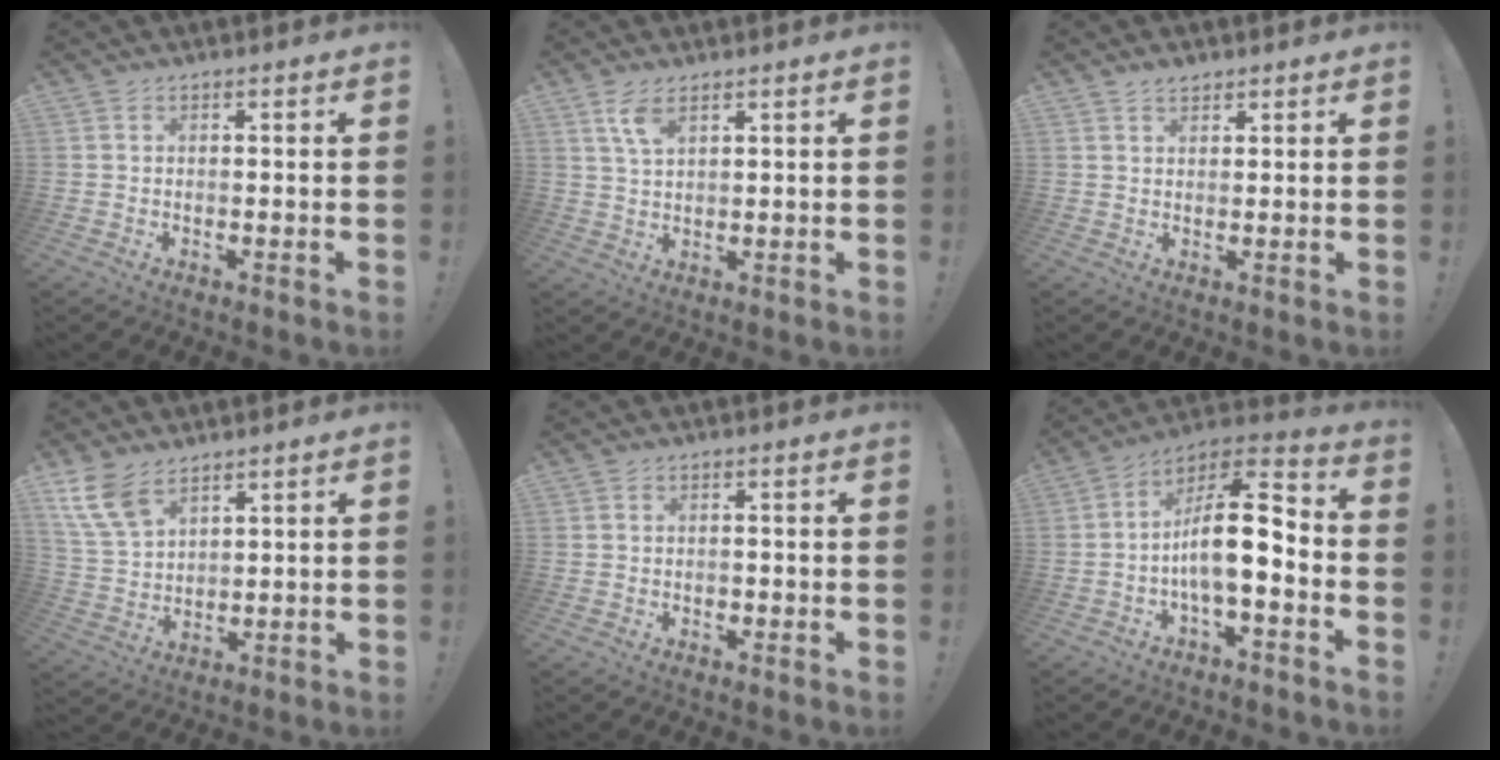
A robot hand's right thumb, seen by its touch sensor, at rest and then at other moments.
{"total": 5.6, "force": [3.4, 2.2, 3.9], "torque": [-0.068, -0.014, 0.061]}
{"total": 2.4, "force": [2.0, 1.2, 0.6], "torque": [-0.004, -0.013, 0.036]}
{"total": 9.9, "force": [6.8, 5.1, 5.2], "torque": [-0.109, -0.030, 0.133]}
{"total": 1.0, "force": [-0.6, 0.7, 0.3], "torque": [-0.014, 0.006, -0.010]}
{"total": 15.4, "force": [-2.3, 5.8, 14.0], "torque": [-0.236, 0.015, -0.036]}